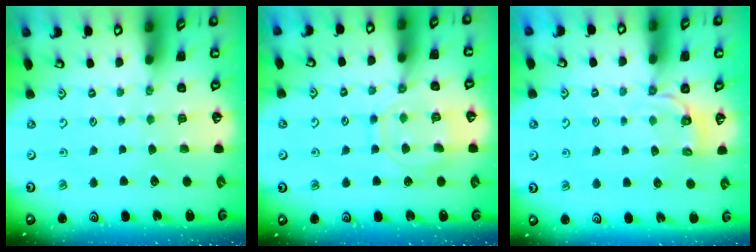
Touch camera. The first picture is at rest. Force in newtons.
{"total": 11.7, "press": 11.6, "slide": 1.2}
{"total": 3.3, "press": 1.9, "slide": 2.7}